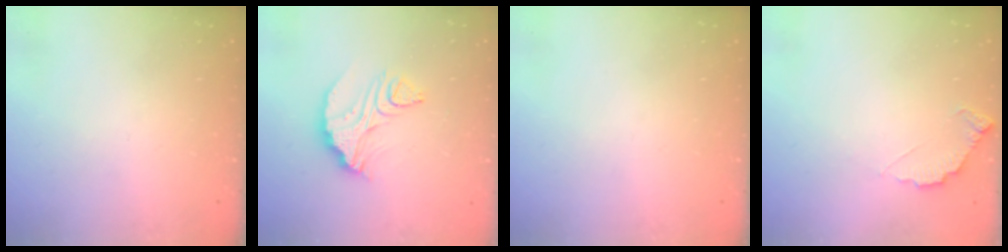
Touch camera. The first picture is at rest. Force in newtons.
{"total": 9.5, "press": 9.5, "slide": 0.4}
{"total": 0.0}
{"total": 3.7, "press": 3.7, "slide": 0.3}